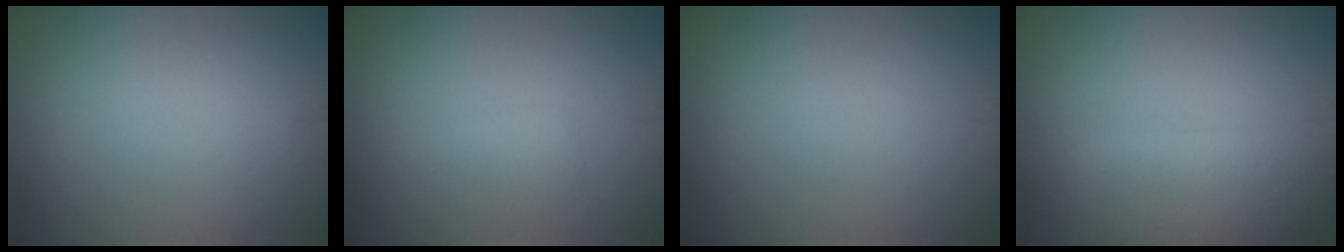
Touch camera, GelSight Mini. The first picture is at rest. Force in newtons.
{"total": 1.6, "press": 1.6, "slide": 0.1}
{"total": 0.0}
{"total": 5.2, "press": 5.2, "slide": 0.4}